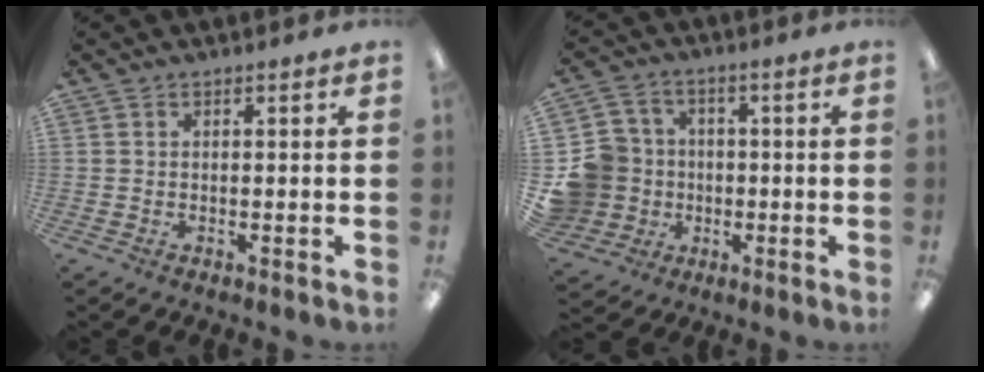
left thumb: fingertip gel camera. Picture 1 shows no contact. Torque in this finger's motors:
{"motor_torque": [-0.22, 0.75, -0.29, 0.28, 0.05]}